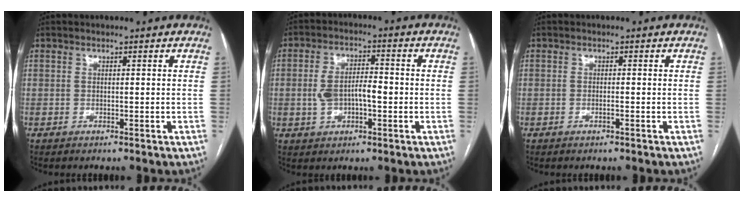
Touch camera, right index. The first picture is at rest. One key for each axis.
{"total": 7.1, "fx": -0.9, "fy": 3.4, "fz": 6.1, "tx": -0.123, "ty": 0.020, "tz": -0.012}
{"total": 0.8, "fx": -0.4, "fy": 0.0, "fz": 0.7, "tx": -0.015, "ty": 0.000, "tz": -0.005}